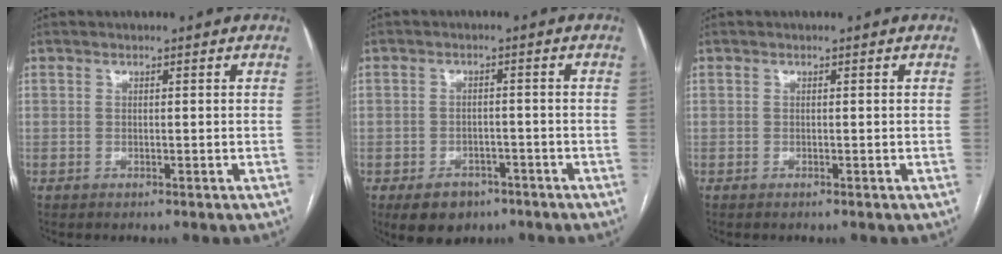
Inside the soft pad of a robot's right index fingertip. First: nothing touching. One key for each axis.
{"total": 5.7, "fx": -3.5, "fy": 3.9, "fz": 2.2, "tx": -0.038, "ty": 0.001, "tz": -0.046}
{"total": 0.0}